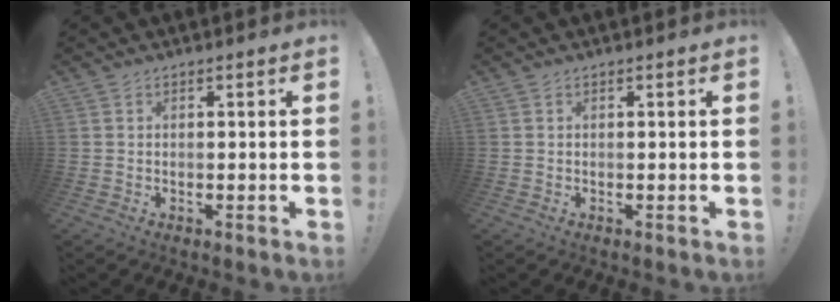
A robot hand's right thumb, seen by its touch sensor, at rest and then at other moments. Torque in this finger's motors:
{"motor_torque": [0.00, 0.00, 0.03, -0.03, 0.01]}